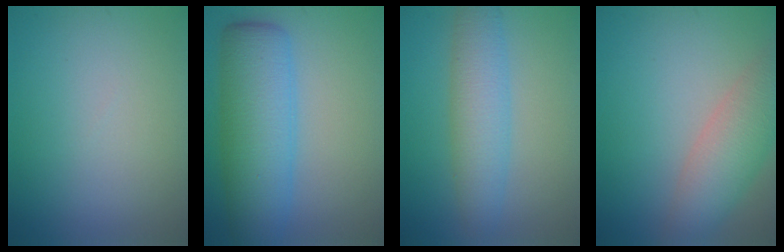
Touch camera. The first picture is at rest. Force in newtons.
{"total": 7.8, "press": 7.8, "slide": 0.1}
{"total": 4.5, "press": 4.5, "slide": 0.1}
{"total": 5.5, "press": 5.5, "slide": 0.3}